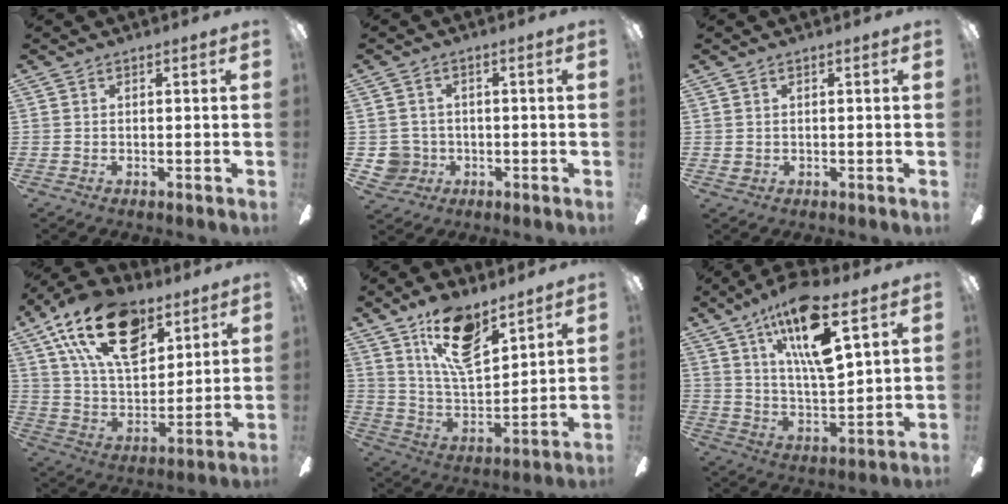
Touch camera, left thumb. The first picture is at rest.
{"total": 4.9, "force": [-0.5, 4.8, 0.8], "torque": [-0.039, 0.010, -0.008]}
{"total": 0.9, "force": [0.5, 0.7, 0.5], "torque": [-0.009, 0.005, 0.008]}
{"total": 22.4, "force": [12.2, 11.9, 14.5], "torque": [-0.263, -0.048, 0.214]}
{"total": 16.9, "force": [10.9, 6.6, 11.1], "torque": [-0.197, -0.043, 0.190]}
{"total": 18.1, "force": [10.5, 5.1, 13.8], "torque": [-0.254, -0.044, 0.170]}